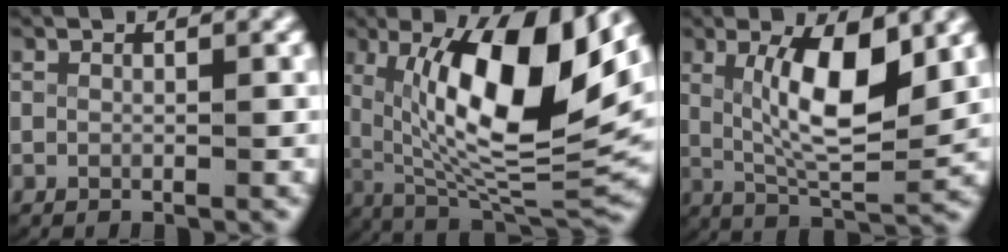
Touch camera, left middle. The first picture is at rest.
{"total": 14.9, "force": [2.0, 6.5, 13.2], "torque": [-0.220, -0.018, 0.052]}
{"total": 7.4, "force": [1.6, 2.6, 6.8], "torque": [-0.122, -0.018, 0.039]}